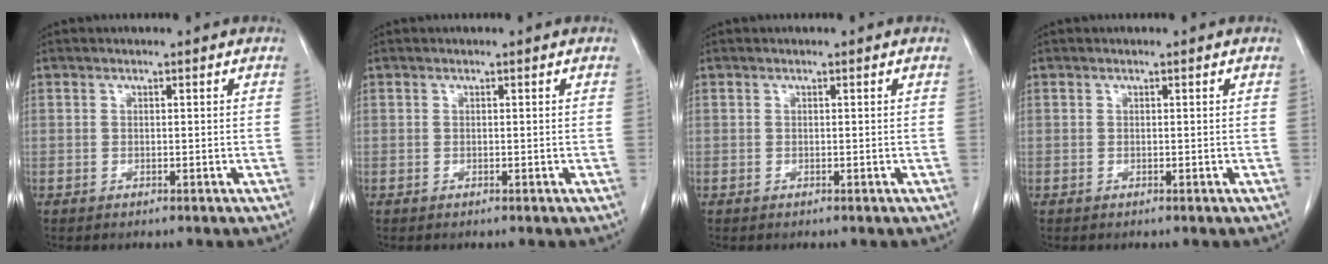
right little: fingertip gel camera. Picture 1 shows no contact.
{"total": 0.0}
{"total": 0.0}
{"total": 0.0}